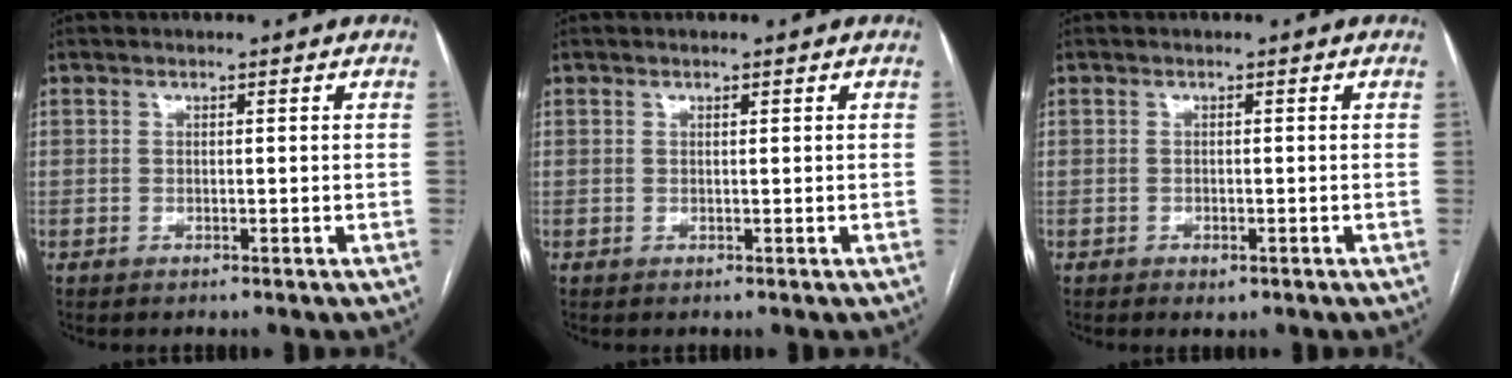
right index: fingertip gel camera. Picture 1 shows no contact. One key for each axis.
{"total": 0.0}
{"total": 1.2, "fx": -0.7, "fy": 0.6, "fz": 0.8, "tx": -0.010, "ty": 0.000, "tz": -0.004}